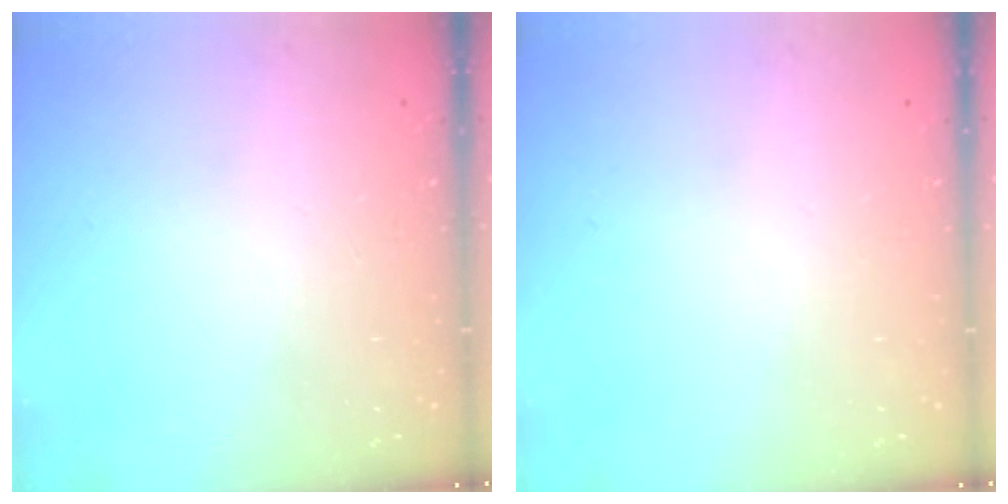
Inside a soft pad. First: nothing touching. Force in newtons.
{"total": 0.0}